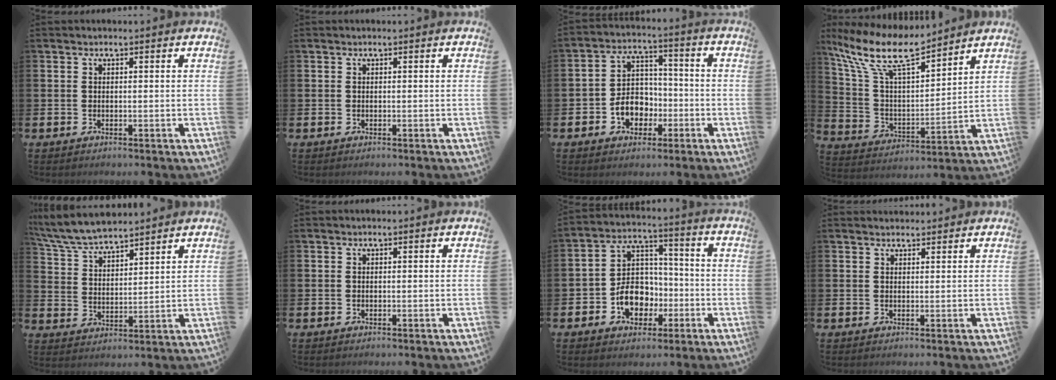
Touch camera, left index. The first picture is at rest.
{"total": 0.0}
{"total": 5.8, "force": [-2.0, 4.9, 2.4], "torque": [-0.042, 0.009, -0.040]}
{"total": 11.6, "force": [9.8, 2.5, 5.7], "torque": [-0.153, -0.054, 0.173]}
{"total": 6.9, "force": [6.6, 1.2, 1.7], "torque": [-0.064, -0.025, 0.122]}
{"total": 0.0}
{"total": 8.3, "force": [-2.6, 6.5, 4.3], "torque": [-0.093, 0.019, -0.048]}
{"total": 1.3, "force": [1.2, 0.3, 0.1], "torque": [0.006, -0.002, 0.021]}